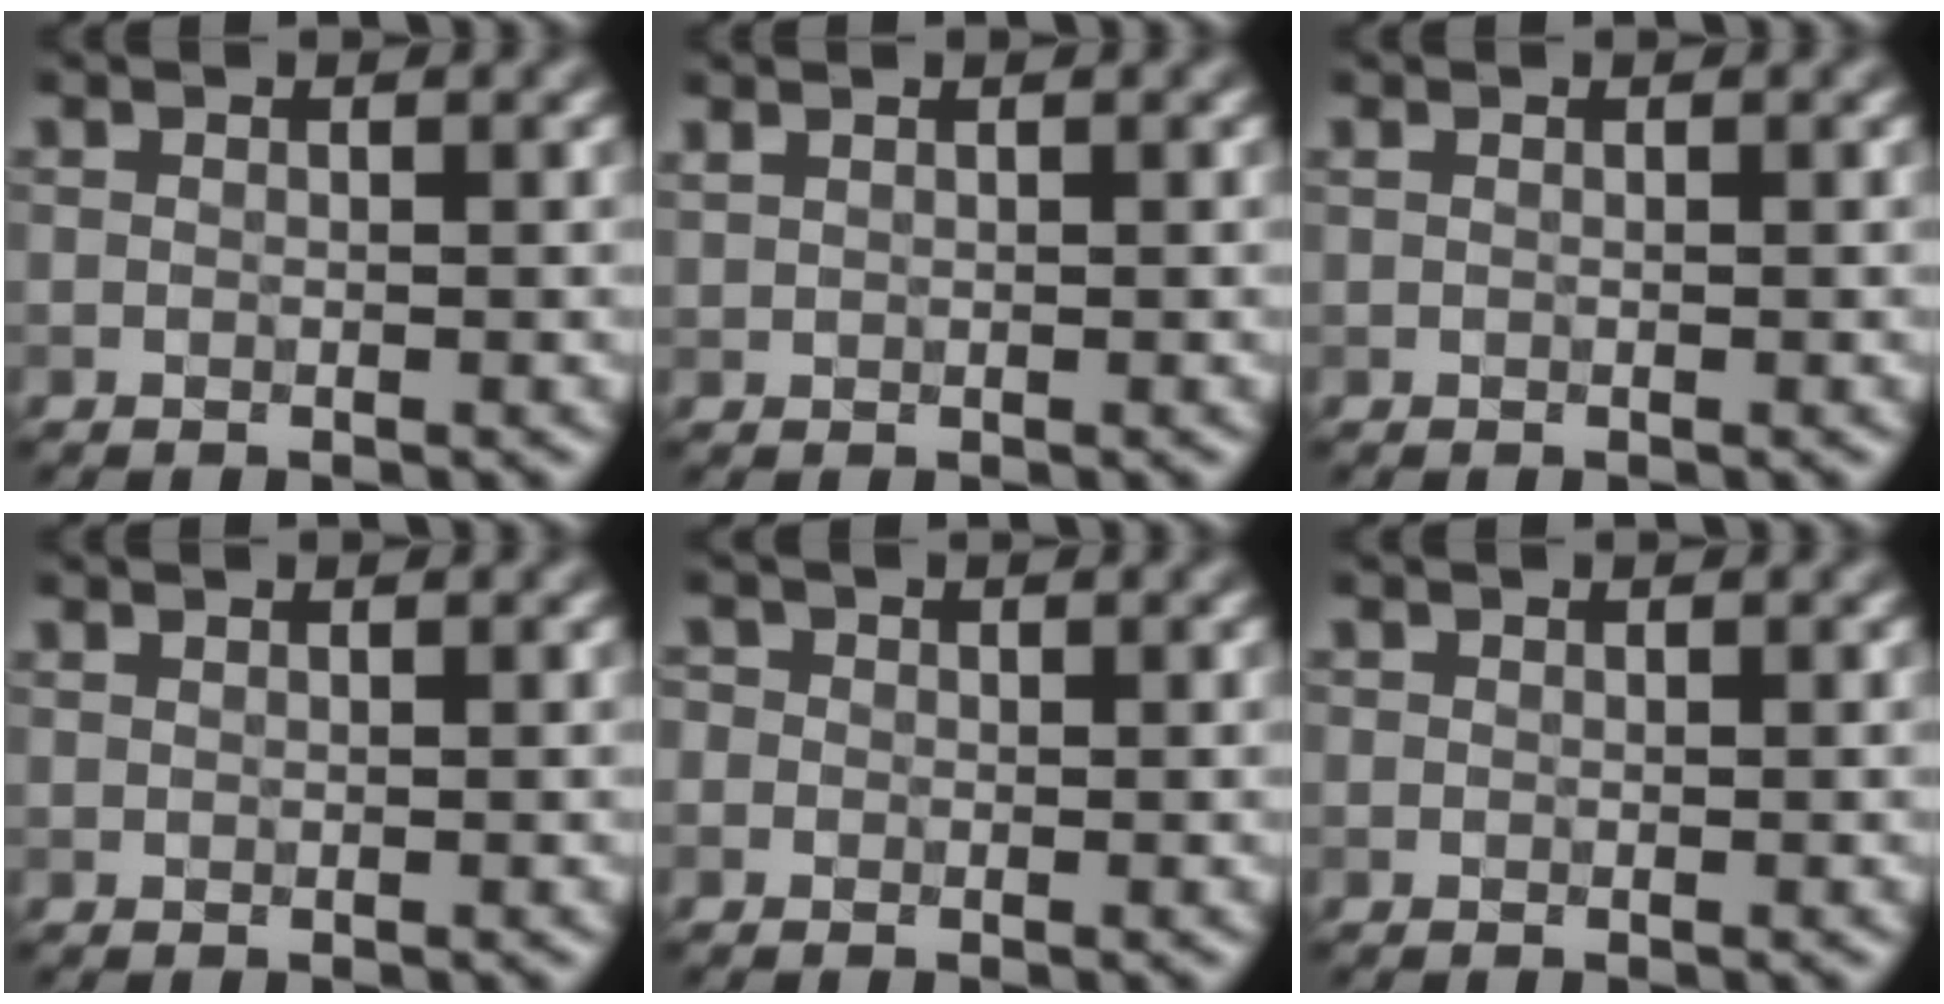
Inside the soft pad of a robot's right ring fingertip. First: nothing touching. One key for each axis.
{"total": 0.6, "fx": 0.6, "fy": 0.1, "fz": 0.1, "tx": -0.005, "ty": 0.007, "tz": 0.014}
{"total": 0.0}
{"total": 0.0}
{"total": 1.3, "fx": 0.1, "fy": 1.2, "fz": 0.4, "tx": -0.004, "ty": 0.004, "tz": -0.014}
{"total": 0.0}